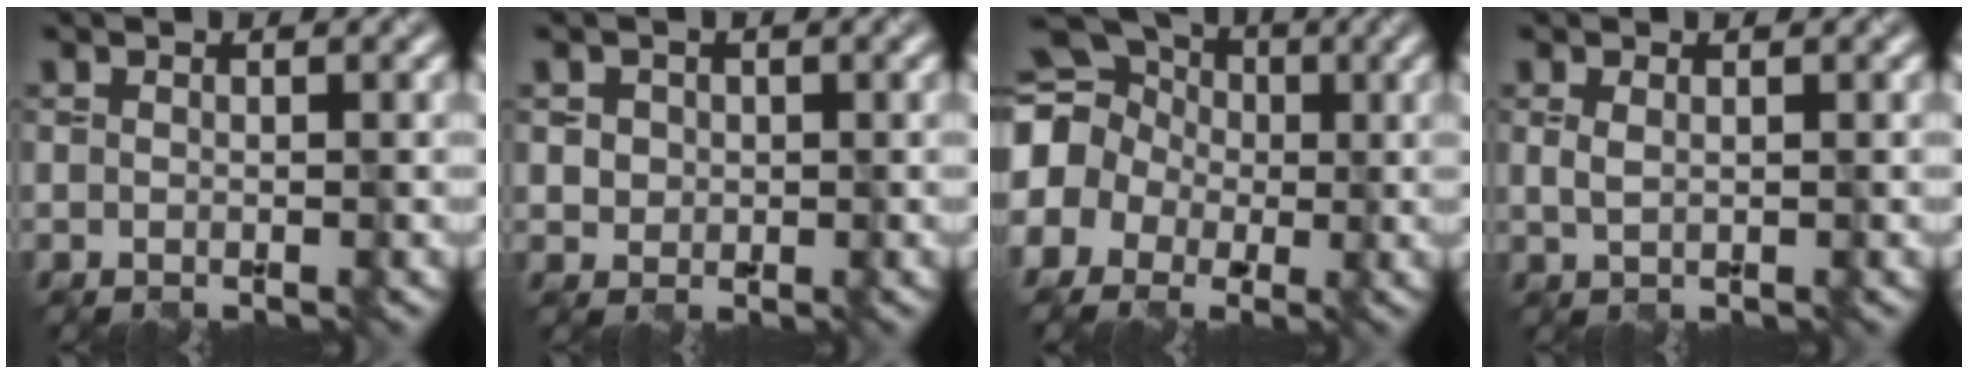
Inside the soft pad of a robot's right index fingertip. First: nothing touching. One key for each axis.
{"total": 1.8, "fx": 0.5, "fy": 1.6, "fz": 0.6, "tx": -0.008, "ty": 0.002, "tz": 0.020}
{"total": 15.2, "fx": 0.8, "fy": 13.9, "fz": 6.1, "tx": -0.157, "ty": 0.020, "tz": -0.047}
{"total": 1.0, "fx": 0.4, "fy": 0.5, "fz": 0.8, "tx": -0.021, "ty": -0.002, "tz": 0.010}